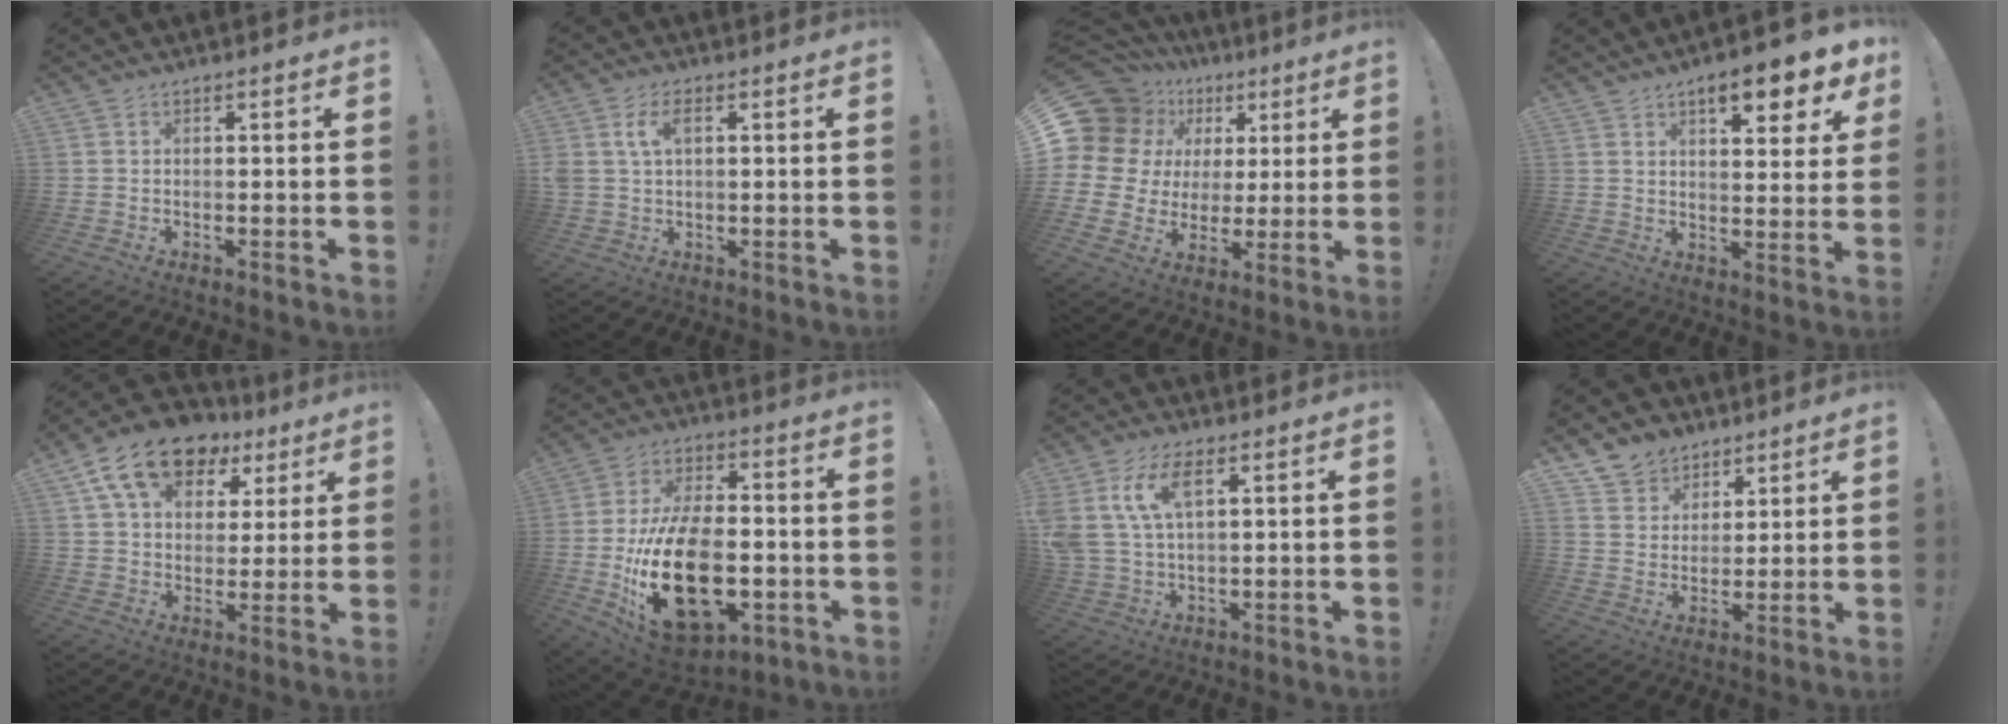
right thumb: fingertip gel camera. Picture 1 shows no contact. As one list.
[{"total": 6.0, "force": [1.7, 3.5, 4.6], "torque": [-0.098, 0.004, 0.028]}, {"total": 14.8, "force": [4.7, 12.7, 5.9], "torque": [-0.103, -0.033, 0.112]}, {"total": 9.7, "force": [5.9, 2.6, 7.2], "torque": [-0.096, -0.034, 0.095]}, {"total": 16.7, "force": [9.6, 10.0, 9.2], "torque": [-0.149, -0.052, 0.174]}, {"total": 27.3, "force": [-5.9, 16.5, 20.9], "torque": [-0.399, 0.029, -0.081]}, {"total": 11.0, "force": [4.5, 5.7, 8.2], "torque": [-0.177, -0.004, 0.084]}, {"total": 8.1, "force": [6.0, 5.5, 0.6], "torque": [-0.012, -0.052, 0.119]}]